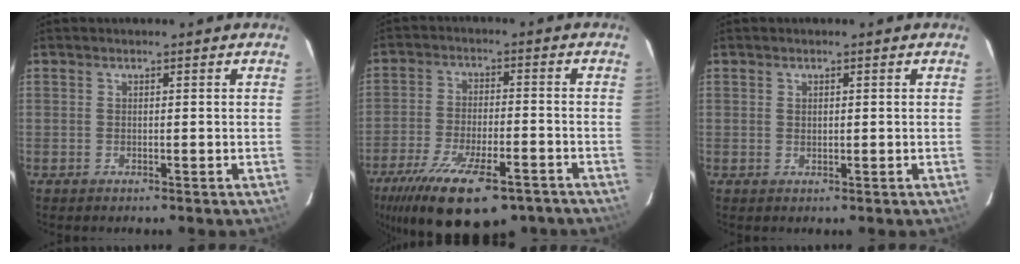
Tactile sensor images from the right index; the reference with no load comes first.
{"total": 20.4, "force": [-13.8, 7.2, 13.2], "torque": [-0.258, -0.048, -0.213]}
{"total": 0.6, "force": [0.2, 0.5, 0.3], "torque": [-0.006, 0.003, 0.005]}